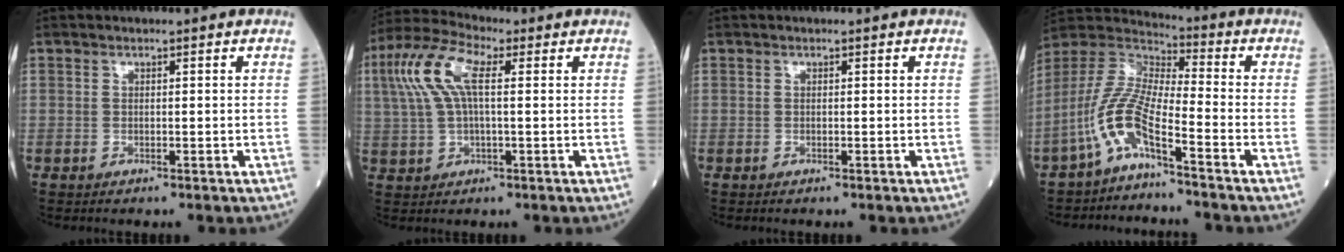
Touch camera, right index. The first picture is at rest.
{"total": 9.5, "force": [2.6, 3.2, 8.5], "torque": [-0.199, 0.030, 0.048]}
{"total": 0.0}
{"total": 9.2, "force": [-5.2, 1.2, 7.5], "torque": [-0.182, 0.008, -0.112]}